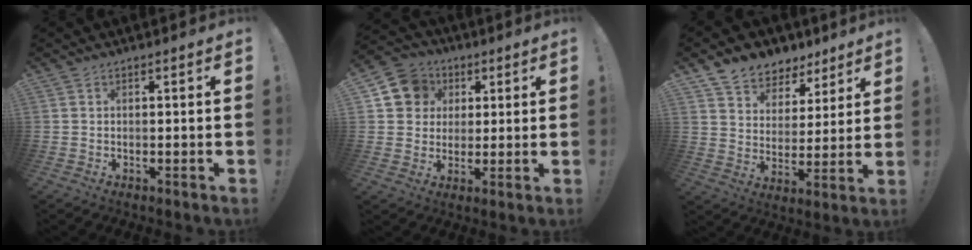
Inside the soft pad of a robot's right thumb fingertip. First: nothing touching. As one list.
[{"total": 11.1, "force": [3.5, 9.9, 3.5], "torque": [-0.045, -0.008, 0.073]}, {"total": 7.9, "force": [6.0, 5.1, 0.8], "torque": [-0.020, -0.053, 0.118]}]